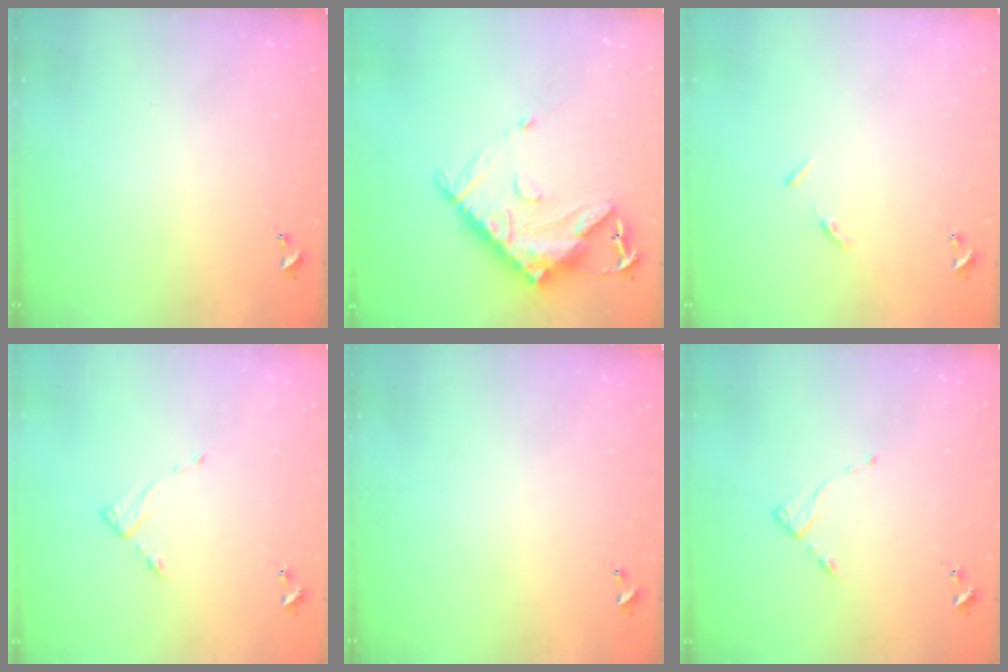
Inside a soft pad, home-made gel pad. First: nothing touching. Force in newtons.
{"total": 14.5, "press": 14.4, "slide": 1.4}
{"total": 4.5, "press": 4.4, "slide": 0.5}
{"total": 3.7, "press": 3.6, "slide": 0.4}
{"total": 0.0}
{"total": 3.7, "press": 3.6, "slide": 0.4}